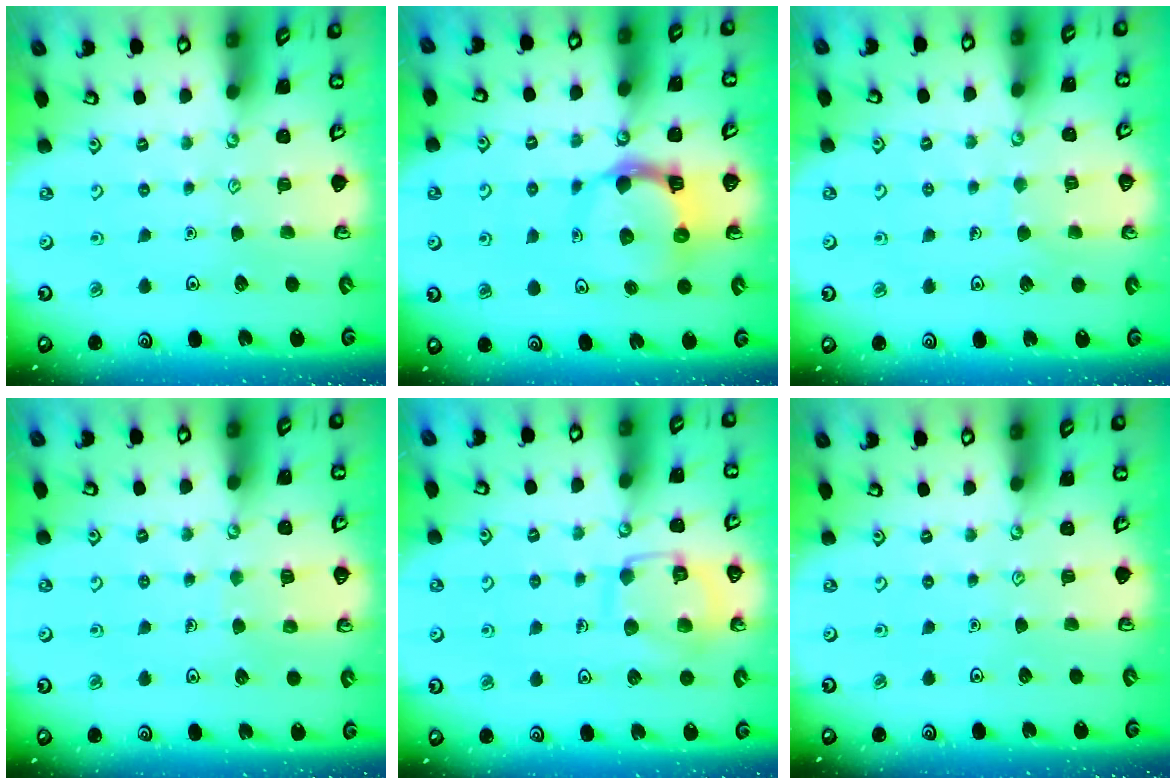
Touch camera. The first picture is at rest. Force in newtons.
{"total": 9.7, "press": 9.6, "slide": 1.4}
{"total": 5.2, "press": 5.1, "slide": 0.3}
{"total": 5.7, "press": 5.7, "slide": 0.4}
{"total": 10.7, "press": 10.7, "slide": 0.5}
{"total": 0.0}